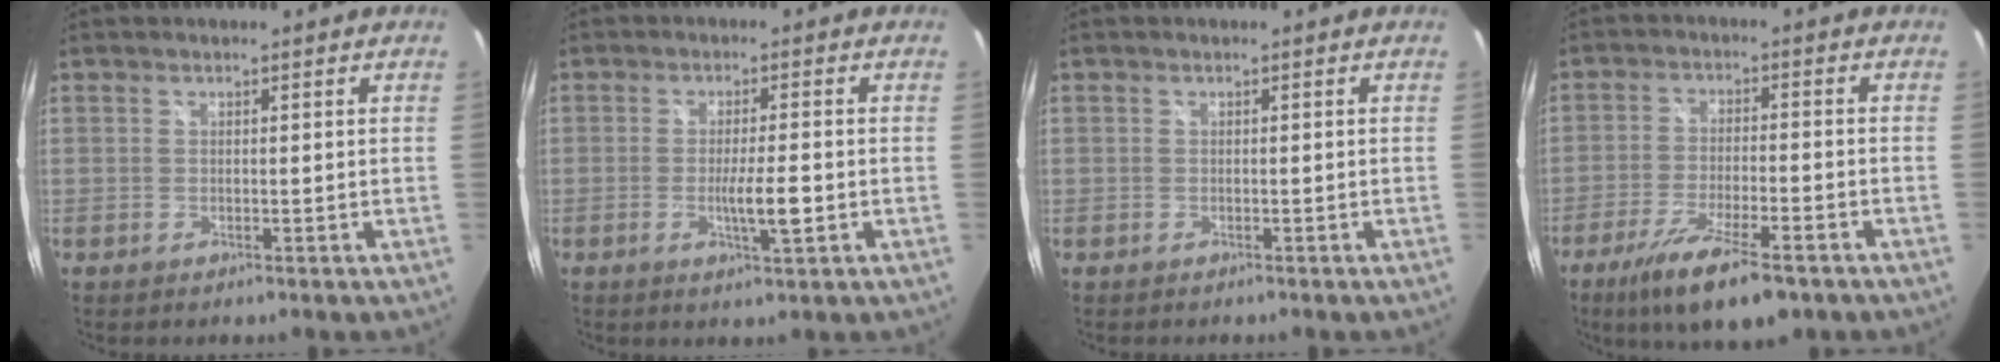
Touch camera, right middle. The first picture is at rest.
{"total": 4.9, "force": [-1.3, 0.3, 4.7], "torque": [-0.081, -0.010, -0.021]}
{"total": 0.6, "force": [-0.4, 0.4, -0.2], "torque": [0.000, 0.000, -0.010]}
{"total": 12.9, "force": [-8.5, 3.2, 9.1], "torque": [-0.189, -0.037, -0.146]}